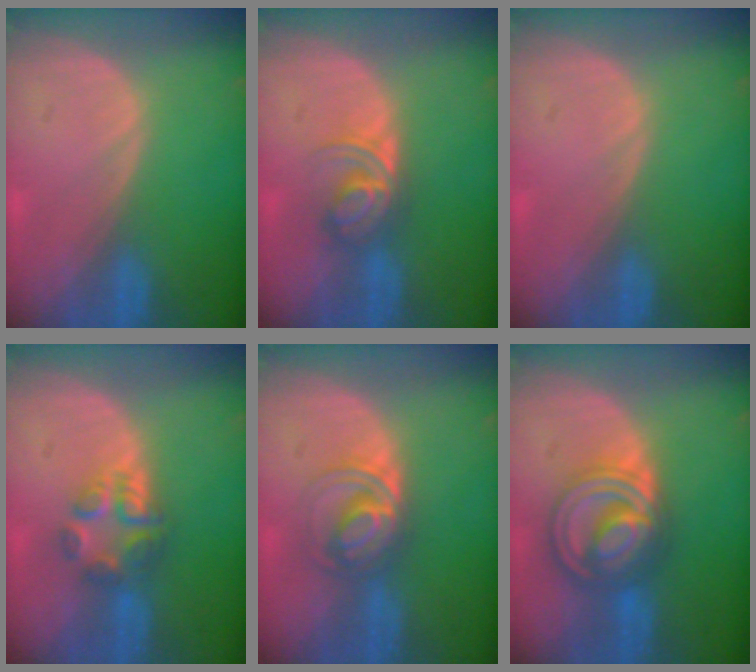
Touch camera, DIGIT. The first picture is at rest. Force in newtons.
{"total": 5.6, "press": 4.9, "slide": 2.8}
{"total": 0.0}
{"total": 6.0, "press": 5.2, "slide": 3.1}
{"total": 6.0, "press": 5.6, "slide": 2.1}
{"total": 8.9, "press": 8.9, "slide": 0.7}